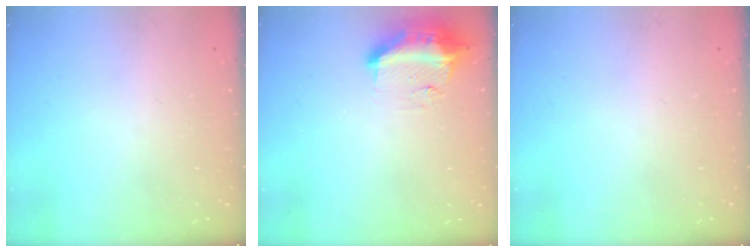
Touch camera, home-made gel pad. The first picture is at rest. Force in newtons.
{"total": 11.2, "press": 11.2, "slide": 0.6}
{"total": 0.0}